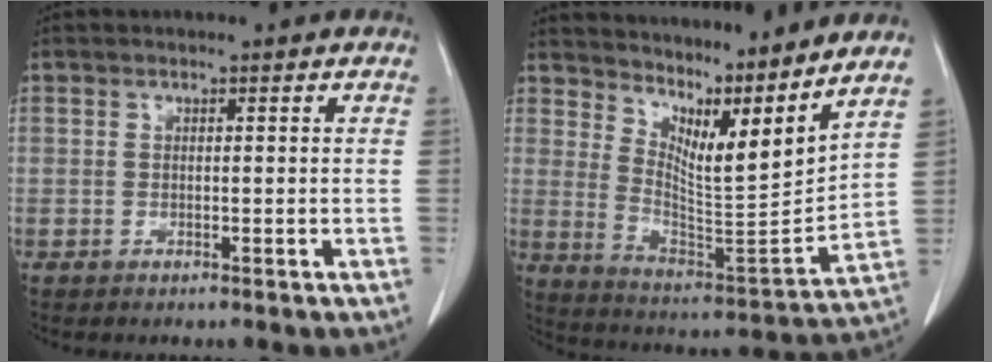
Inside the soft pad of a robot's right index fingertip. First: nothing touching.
{"total": 15.7, "force": [12.6, 1.5, 9.1], "torque": [-0.159, -0.023, 0.206]}